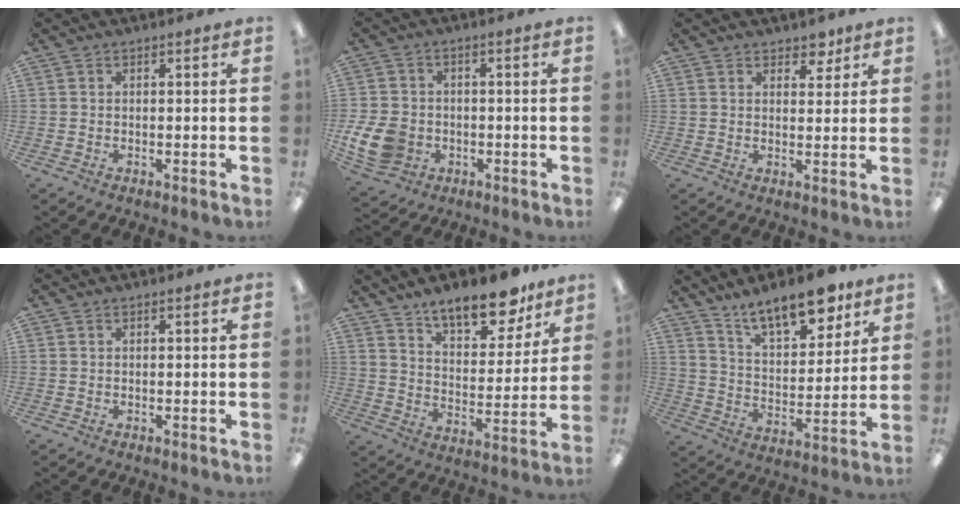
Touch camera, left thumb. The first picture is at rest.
{"total": 9.7, "force": [-2.6, 7.8, 5.1], "torque": [-0.121, 0.015, -0.045]}
{"total": 4.4, "force": [3.5, 2.4, 1.2], "torque": [0.000, -0.017, 0.059]}
{"total": 0.0}
{"total": 14.7, "force": [11.8, 5.4, 6.9], "torque": [-0.091, -0.076, 0.204]}
{"total": 14.2, "force": [11.2, 5.1, 7.2], "torque": [-0.104, -0.066, 0.193]}